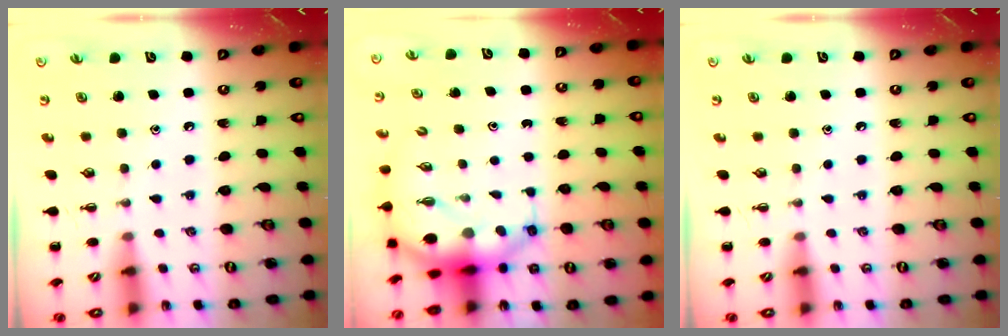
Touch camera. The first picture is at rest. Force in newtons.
{"total": 7.4, "press": 7.2, "slide": 1.7}
{"total": 0.0}